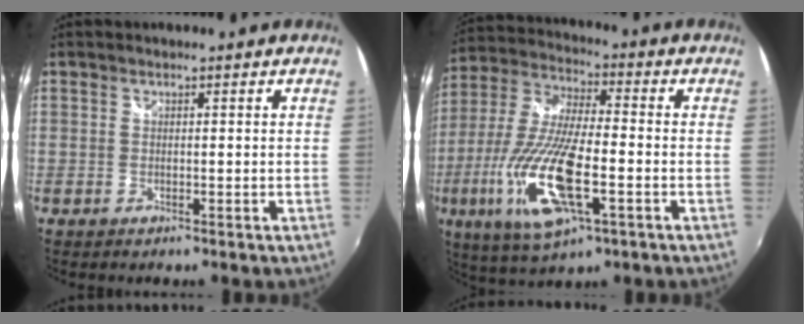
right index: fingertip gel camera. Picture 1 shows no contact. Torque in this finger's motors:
{"motor_torque": [2.14, 0.00, 1.05, 0.21]}